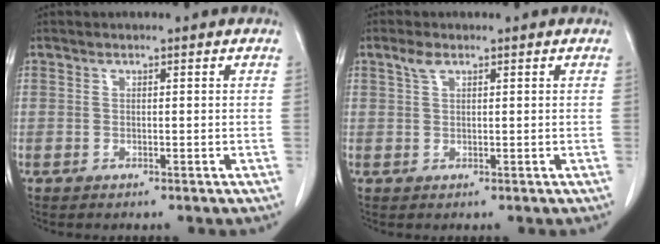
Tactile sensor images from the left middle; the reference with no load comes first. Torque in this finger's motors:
{"motor_torque": [0.20, -0.05, -0.27, -0.06]}